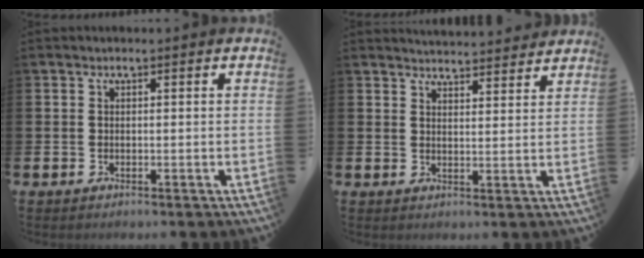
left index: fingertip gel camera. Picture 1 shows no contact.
{"total": 4.1, "force": [4.1, 0.1, -0.1], "torque": [0.001, -0.029, 0.073]}